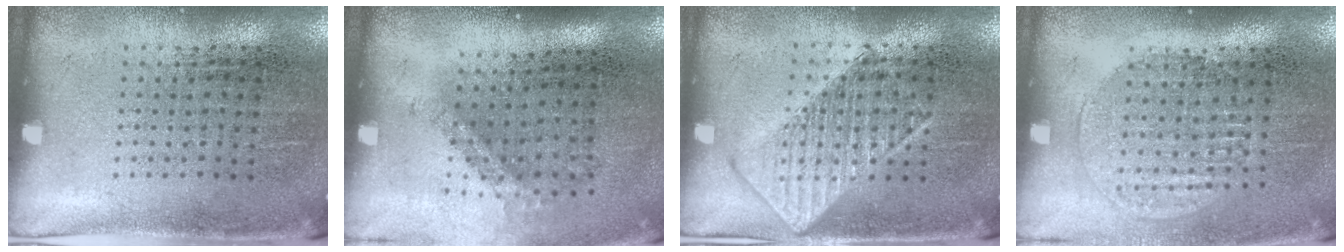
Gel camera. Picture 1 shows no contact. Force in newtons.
{"total": 1.3, "press": 0.9, "slide": 0.9}
{"total": 2.5, "press": 2.5, "slide": 0.4}
{"total": 1.3, "press": 1.1, "slide": 0.5}